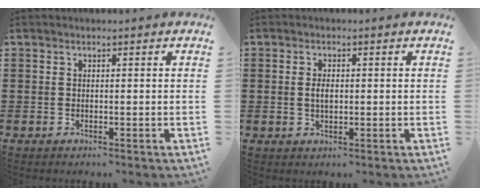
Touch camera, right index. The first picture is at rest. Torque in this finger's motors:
{"motor_torque": [1.05, -0.07, 0.13, 0.08]}